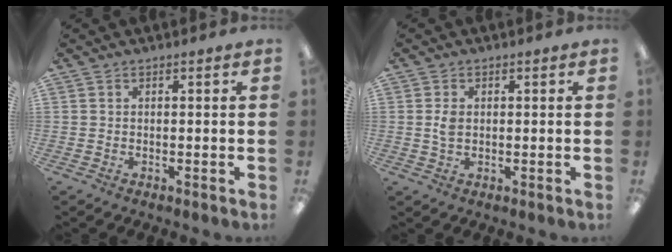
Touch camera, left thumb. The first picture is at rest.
{"total": 2.8, "force": [0.4, 1.9, 2.0], "torque": [-0.033, 0.002, 0.004]}